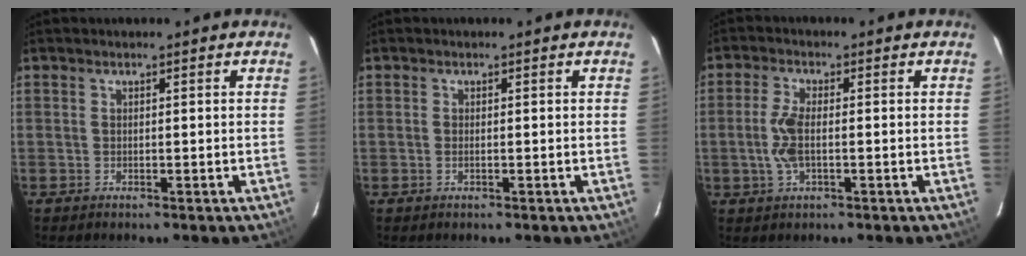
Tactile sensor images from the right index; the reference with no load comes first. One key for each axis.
{"total": 0.7, "fx": -0.2, "fy": 0.2, "fz": 0.7, "tx": -0.014, "ty": 0.002, "tz": -0.003}
{"total": 5.4, "fx": -0.8, "fy": 2.0, "fz": 4.9, "tx": -0.106, "ty": 0.002, "tz": -0.017}